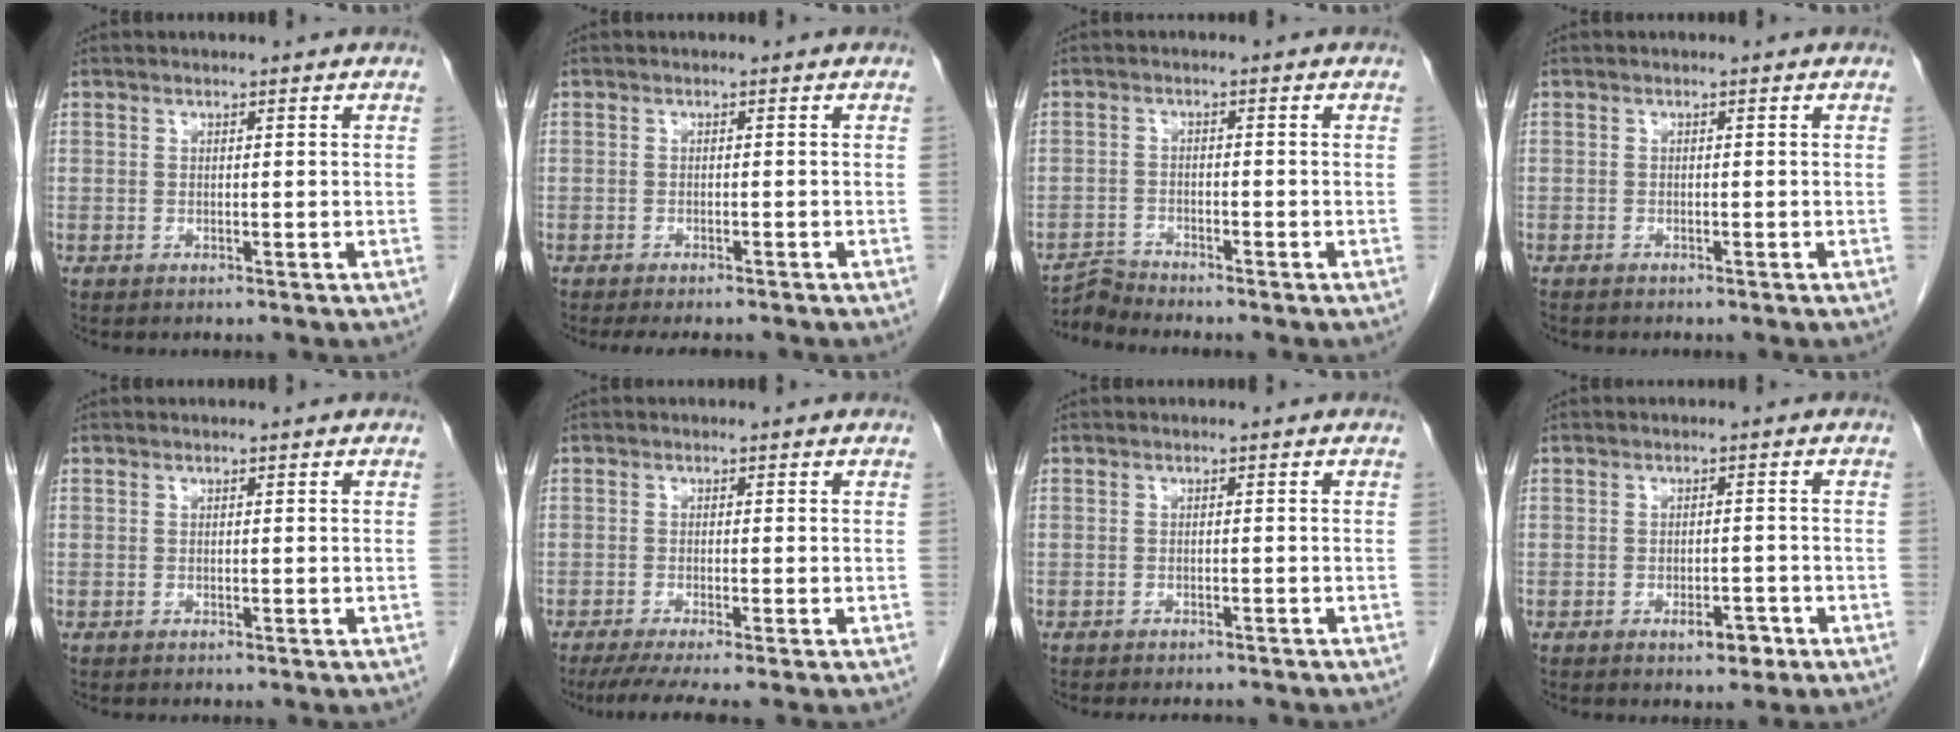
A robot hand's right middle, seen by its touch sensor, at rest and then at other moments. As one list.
[{"total": 5.4, "force": [-4.8, 1.5, 2.1], "torque": [-0.022, -0.009, -0.064]}, {"total": 2.9, "force": [-2.7, -0.7, -0.8], "torque": [0.017, -0.017, -0.051]}, {"total": 1.0, "force": [-0.9, 0.4, 0.3], "torque": [-0.010, -0.002, -0.013]}, {"total": 0.0}, {"total": 5.4, "force": [-4.1, -0.2, 3.5], "torque": [-0.053, -0.016, -0.069]}, {"total": 3.8, "force": [-3.4, 1.1, 1.1], "torque": [-0.013, -0.004, -0.043]}, {"total": 2.9, "force": [-1.6, 1.3, 2.1], "torque": [-0.028, 0.002, -0.019]}]